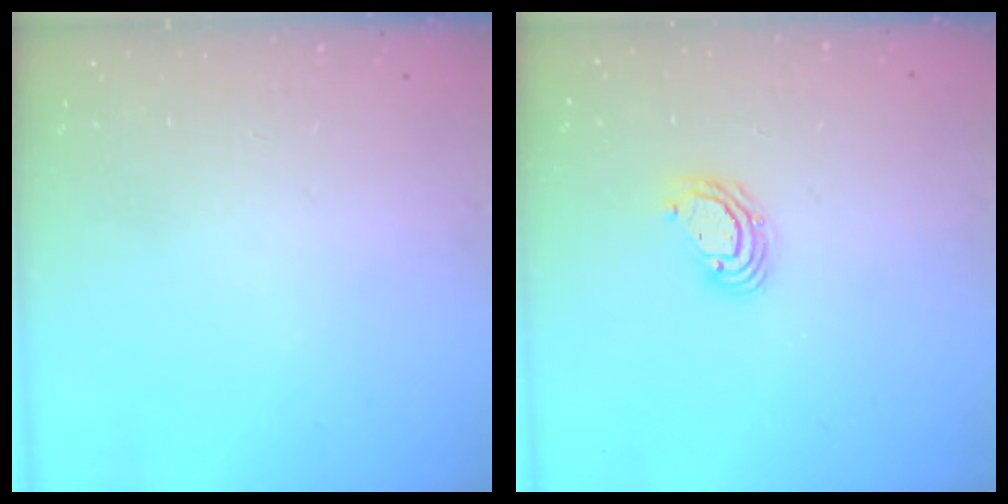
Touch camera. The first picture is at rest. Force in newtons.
{"total": 5.6, "press": 5.6, "slide": 0.4}